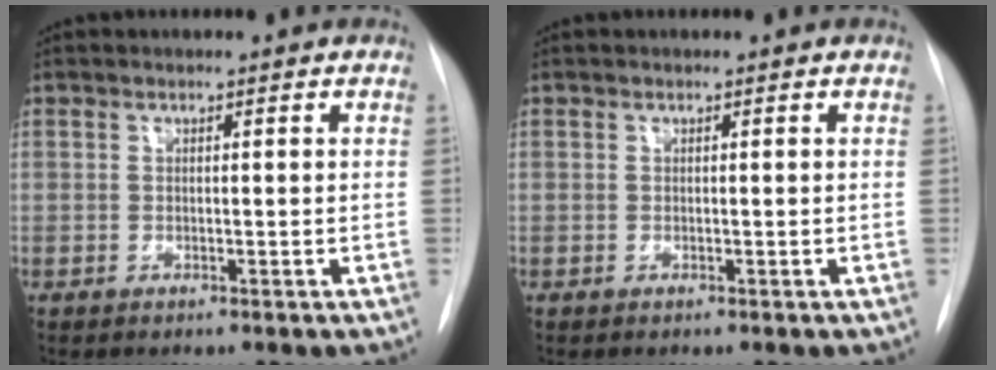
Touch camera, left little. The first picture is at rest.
{"total": 0.0}